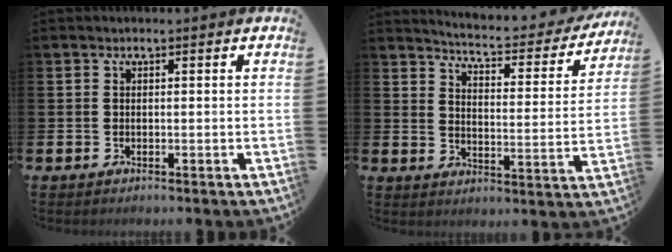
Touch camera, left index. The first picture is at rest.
{"total": 4.9, "force": [4.7, 0.4, 1.2], "torque": [-0.044, -0.044, 0.073]}